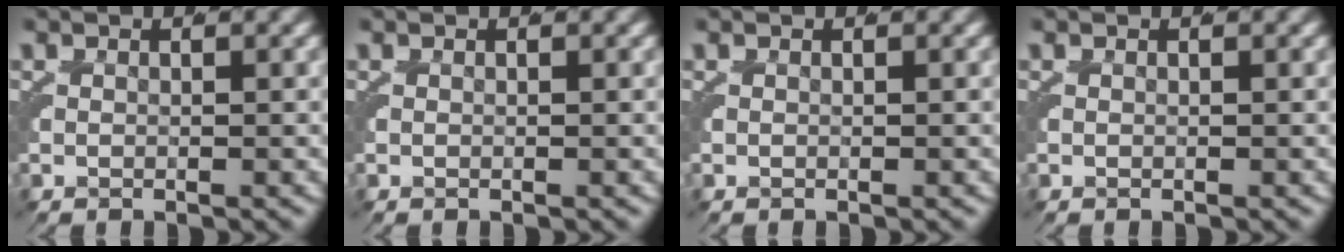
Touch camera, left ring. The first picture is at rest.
{"total": 0.0}
{"total": 0.0}
{"total": 0.0}